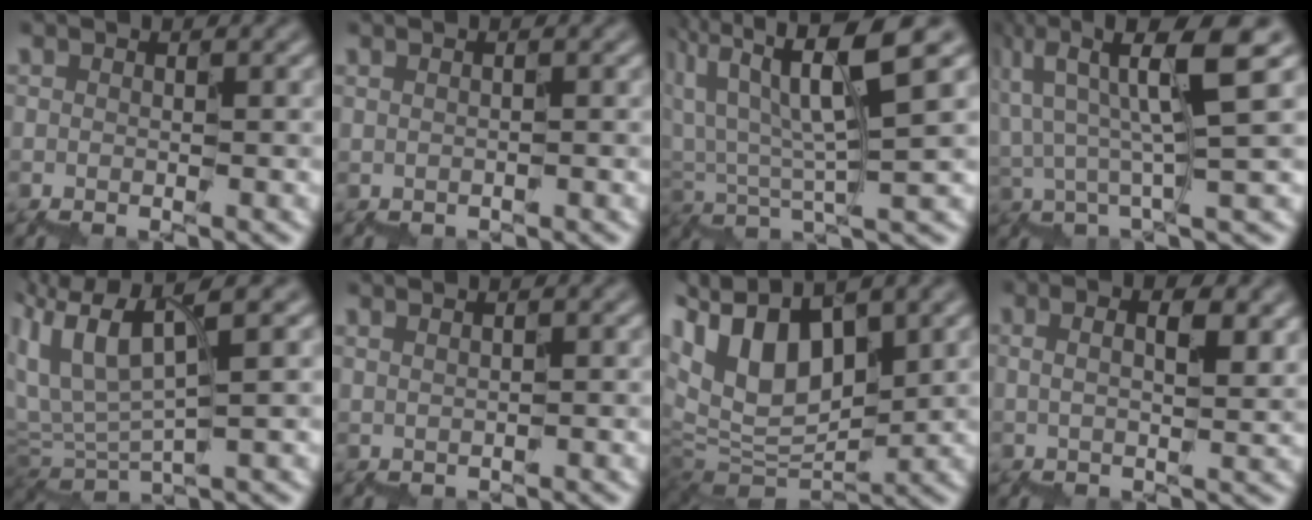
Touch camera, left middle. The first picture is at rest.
{"total": 0.0}
{"total": 6.5, "force": [3.0, 1.5, 5.6], "torque": [-0.102, 0.012, 0.052]}
{"total": 5.9, "force": [1.8, 1.2, 5.4], "torque": [-0.093, 0.017, 0.020]}
{"total": 5.1, "force": [2.9, 1.9, 3.7], "torque": [-0.099, 0.012, 0.057]}
{"total": 0.7, "force": [0.6, 0.3, -0.1], "torque": [0.007, 0.008, 0.008]}
{"total": 9.3, "force": [3.6, 5.6, 6.5], "torque": [-0.136, 0.026, 0.059]}
{"total": 3.5, "force": [1.3, 1.3, 3.0], "torque": [-0.032, 0.012, 0.014]}